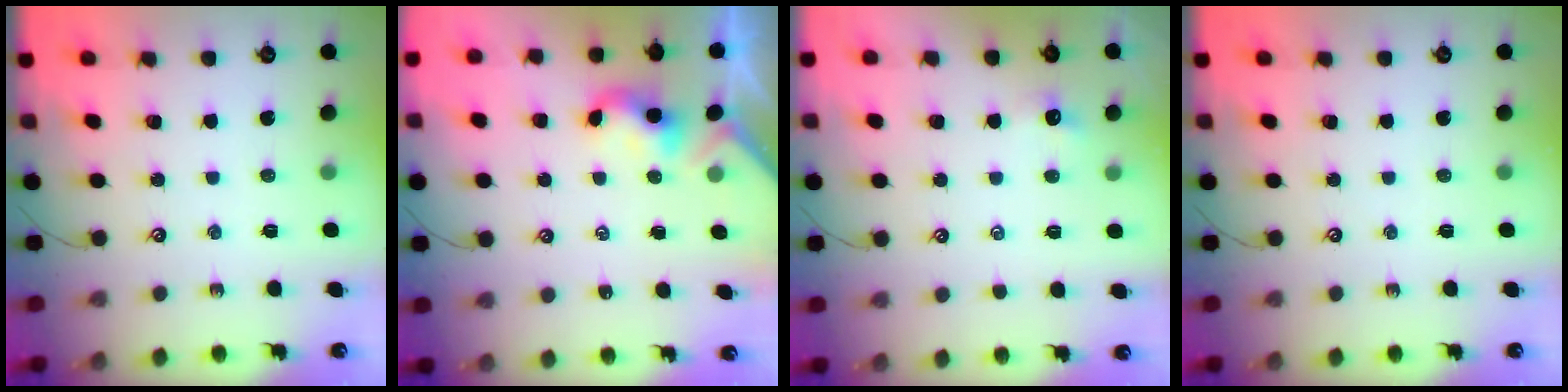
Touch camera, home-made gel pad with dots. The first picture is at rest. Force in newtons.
{"total": 2.5, "press": 2.5, "slide": 0.1}
{"total": 1.2, "press": 1.1, "slide": 0.5}
{"total": 0.0}